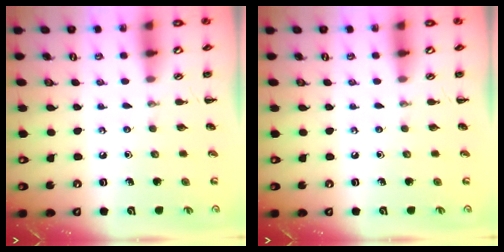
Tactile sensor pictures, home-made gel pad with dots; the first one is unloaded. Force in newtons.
{"total": 0.0}